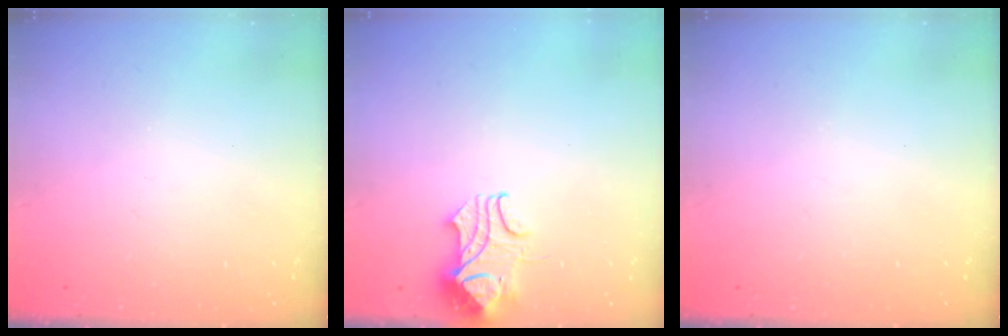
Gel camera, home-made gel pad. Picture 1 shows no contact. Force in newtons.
{"total": 2.2, "press": 2.1, "slide": 0.9}
{"total": 0.0}